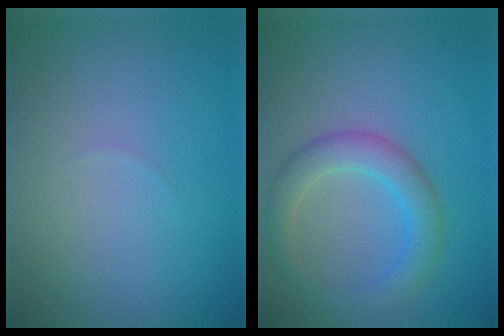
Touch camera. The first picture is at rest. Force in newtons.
{"total": 3.7, "press": 3.7, "slide": 0.2}